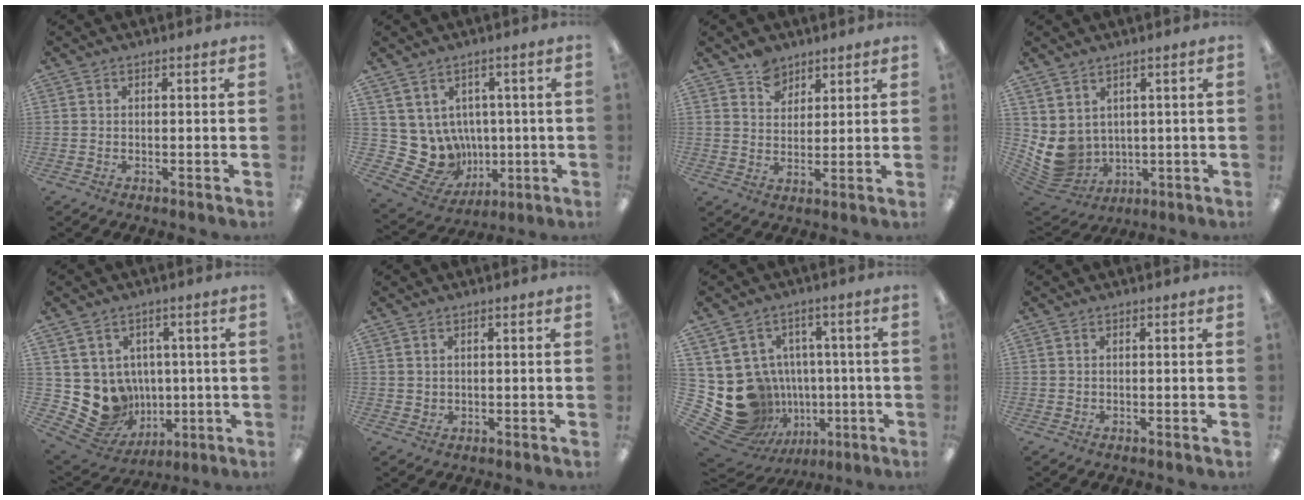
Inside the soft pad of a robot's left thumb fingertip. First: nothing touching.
{"total": 9.5, "force": [0.6, 9.1, 2.7], "torque": [-0.085, -0.030, 0.023]}
{"total": 6.2, "force": [4.6, 3.9, 1.4], "torque": [-0.021, -0.019, 0.084]}
{"total": 7.5, "force": [2.2, 6.7, 2.7], "torque": [-0.094, -0.030, 0.050]}
{"total": 11.4, "force": [-0.8, 11.0, 3.1], "torque": [-0.078, -0.018, 0.008]}
{"total": 1.3, "force": [0.8, 1.0, 0.2], "torque": [-0.005, 0.003, 0.014]}
{"total": 18.5, "force": [-3.3, 16.6, 7.3], "torque": [-0.149, 0.000, -0.007]}
{"total": 0.0}